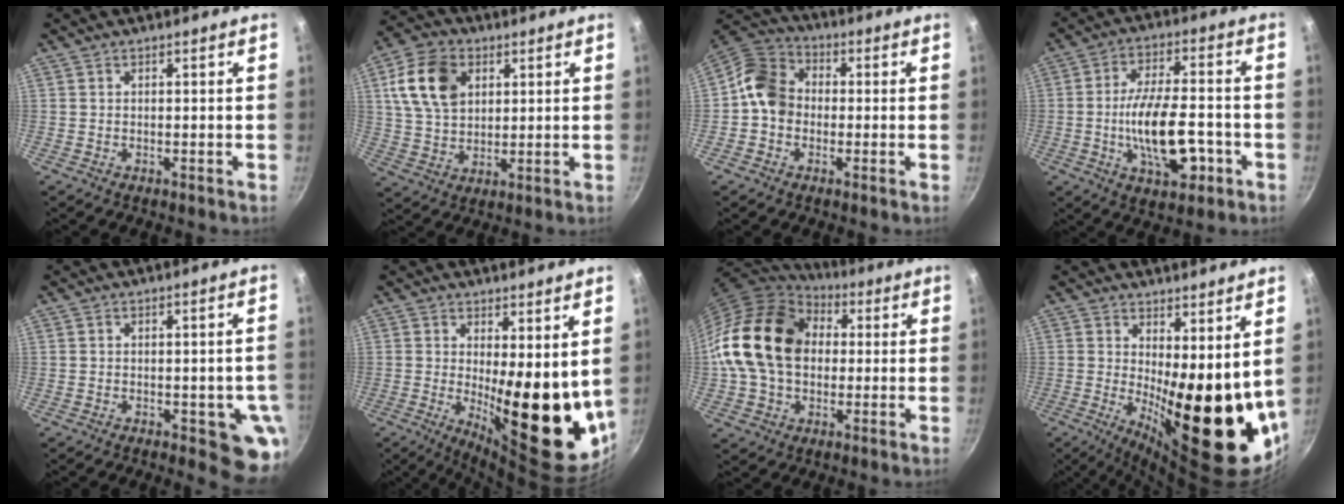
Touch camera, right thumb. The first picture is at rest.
{"total": 13.2, "force": [4.2, 9.2, 8.5], "torque": [-0.143, -0.001, 0.076]}
{"total": 9.4, "force": [-0.7, 7.9, 5.1], "torque": [-0.061, 0.027, -0.037]}
{"total": 15.1, "force": [-4.1, 6.9, 12.8], "torque": [-0.200, 0.027, -0.062]}
{"total": 8.7, "force": [-2.5, 3.8, 7.4], "torque": [-0.042, 0.005, -0.029]}
{"total": 16.9, "force": [1.2, 5.8, 15.8], "torque": [-0.178, -0.045, 0.031]}
{"total": 20.7, "force": [2.0, 15.4, 13.7], "torque": [-0.232, 0.035, 0.025]}
{"total": 18.5, "force": [2.0, 6.9, 17.0], "torque": [-0.199, -0.047, 0.045]}